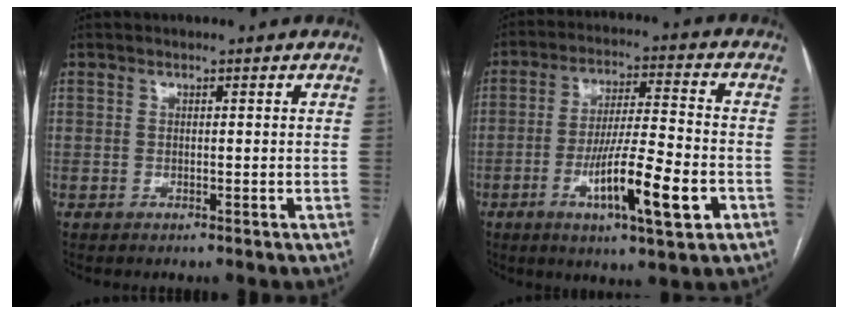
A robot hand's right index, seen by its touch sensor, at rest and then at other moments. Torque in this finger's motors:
{"motor_torque": [1.28, -0.86, 0.63, 0.18]}